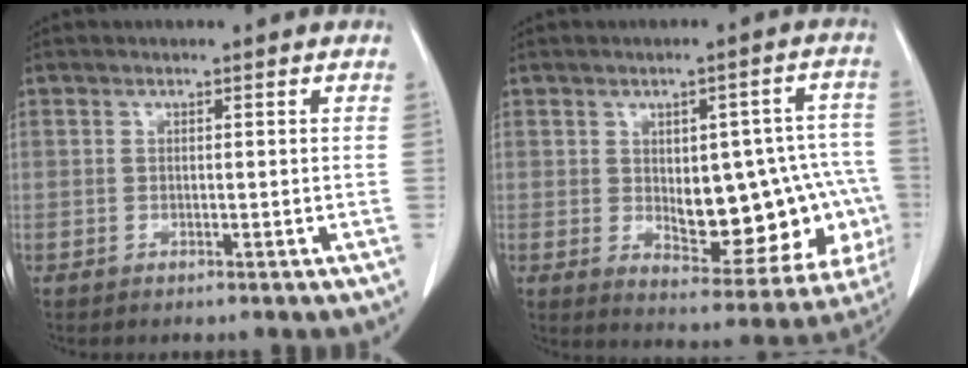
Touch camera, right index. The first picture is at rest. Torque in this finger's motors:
{"motor_torque": [0.31, 0.13, 0.22, 0.03]}